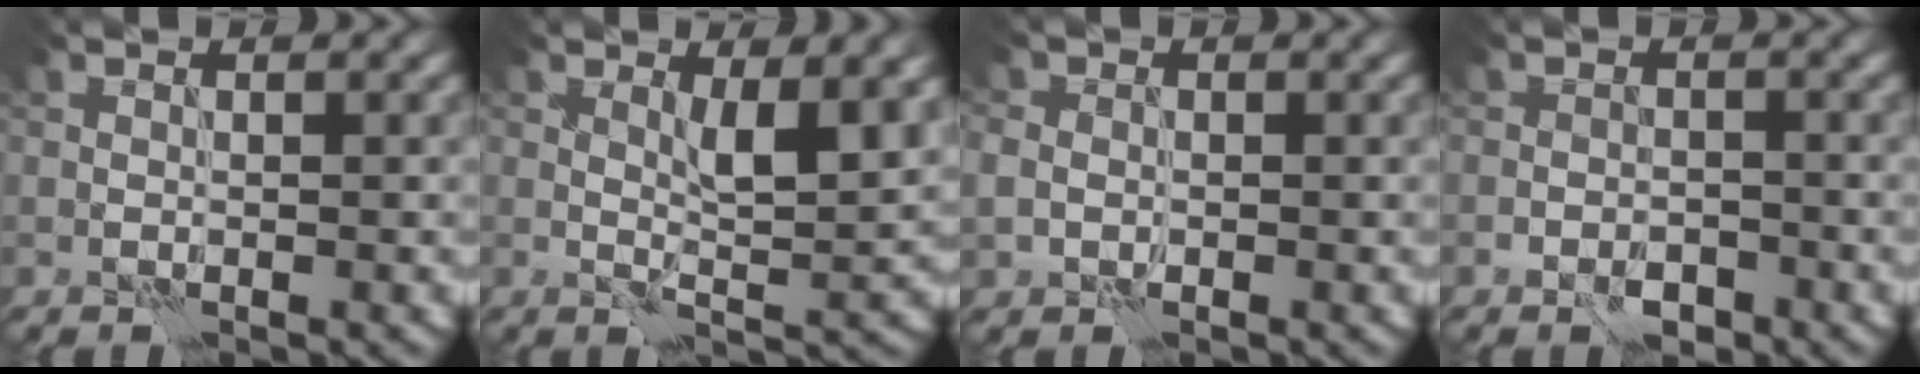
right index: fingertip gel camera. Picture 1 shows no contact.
{"total": 3.8, "force": [1.1, 0.8, 3.6], "torque": [-0.060, -0.005, 0.021]}
{"total": 2.0, "force": [-0.2, 1.8, 0.9], "torque": [-0.013, -0.001, -0.004]}
{"total": 2.1, "force": [-1.5, 1.2, 1.0], "torque": [-0.013, 0.002, -0.026]}